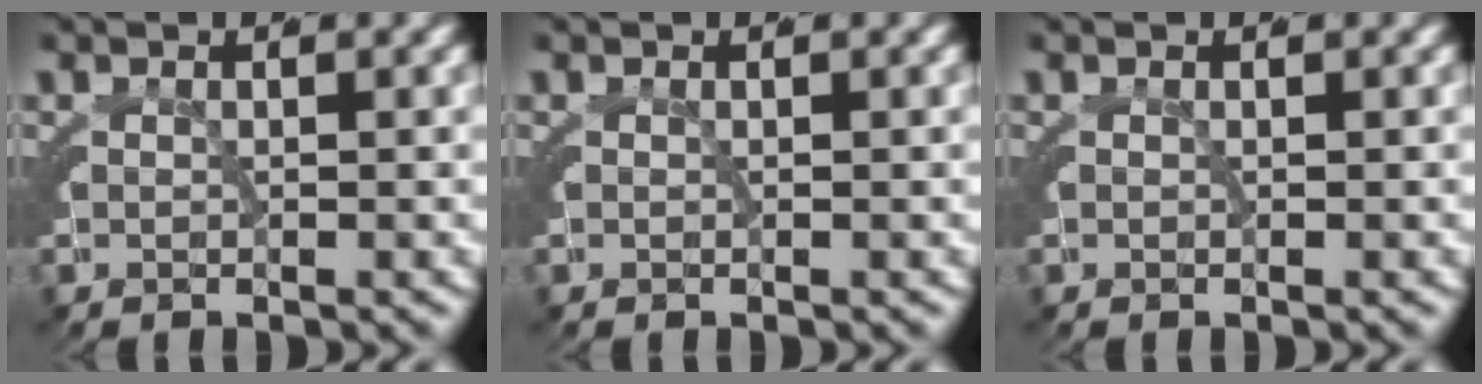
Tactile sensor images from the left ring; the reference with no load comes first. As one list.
[{"total": 0.0}, {"total": 0.0}]